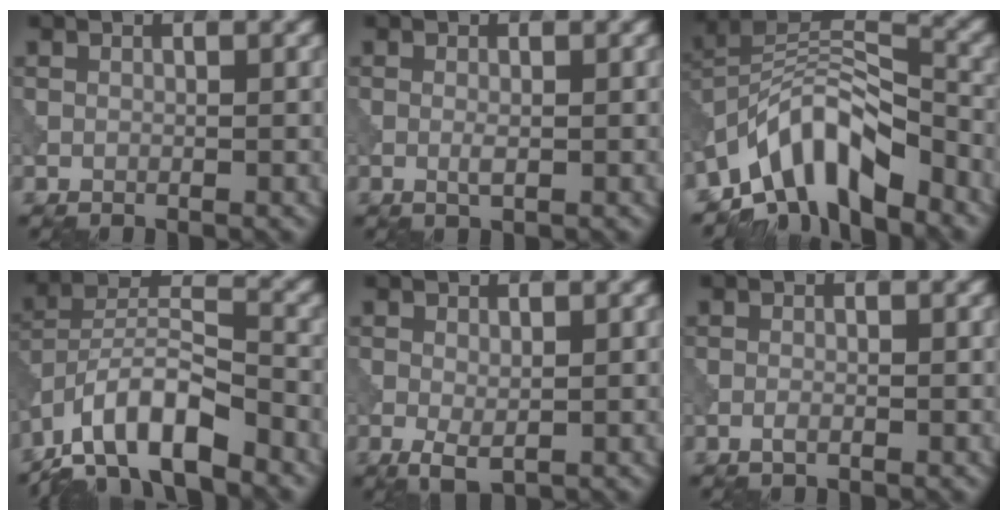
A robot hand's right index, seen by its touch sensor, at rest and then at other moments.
{"total": 0.9, "force": [-0.2, 0.2, 0.9], "torque": [-0.020, -0.003, -0.004]}
{"total": 9.2, "force": [-6.0, 4.1, 5.8], "torque": [-0.080, 0.008, -0.121]}
{"total": 9.3, "force": [-6.6, 3.1, 5.8], "torque": [-0.090, 0.010, -0.135]}
{"total": 1.9, "force": [-0.4, 0.9, 1.6], "torque": [-0.034, -0.008, -0.005]}
{"total": 0.8, "force": [-0.5, 0.2, 0.6], "torque": [-0.015, 0.000, -0.013]}